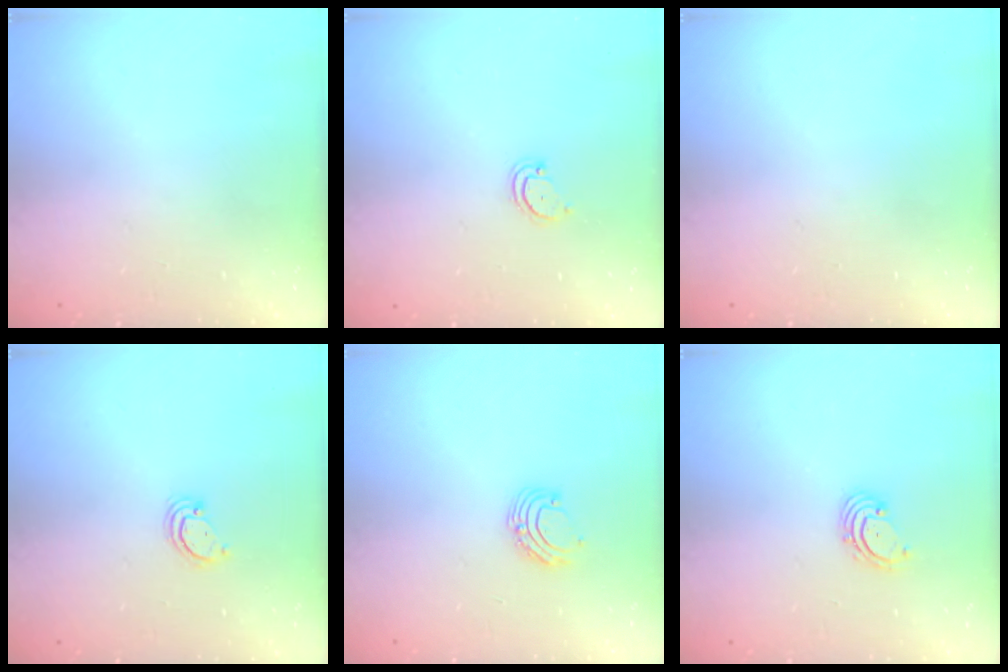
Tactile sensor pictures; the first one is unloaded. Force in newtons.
{"total": 3.3, "press": 3.3, "slide": 0.5}
{"total": 0.0}
{"total": 3.2, "press": 3.2, "slide": 0.3}
{"total": 7.3, "press": 7.3, "slide": 0.9}
{"total": 1.8, "press": 1.7, "slide": 0.7}